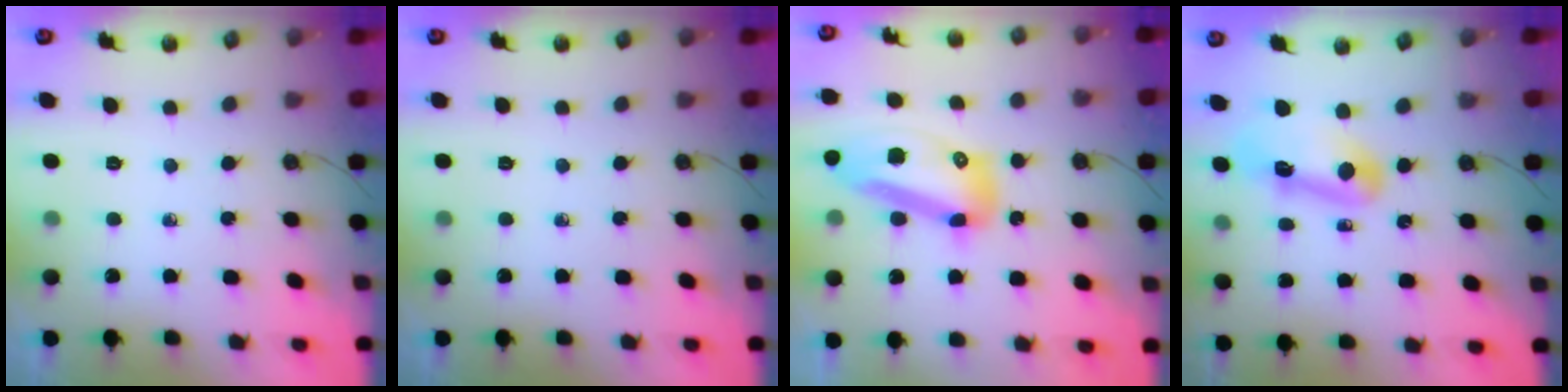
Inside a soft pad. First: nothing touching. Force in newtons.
{"total": 0.0}
{"total": 16.4, "press": 16.2, "slide": 2.1}
{"total": 12.7, "press": 12.6, "slide": 1.5}